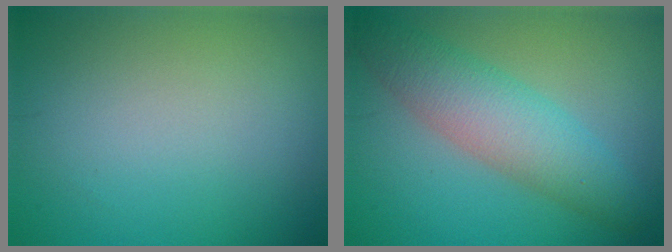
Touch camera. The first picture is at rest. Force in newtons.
{"total": 5.5, "press": 5.5, "slide": 0.2}